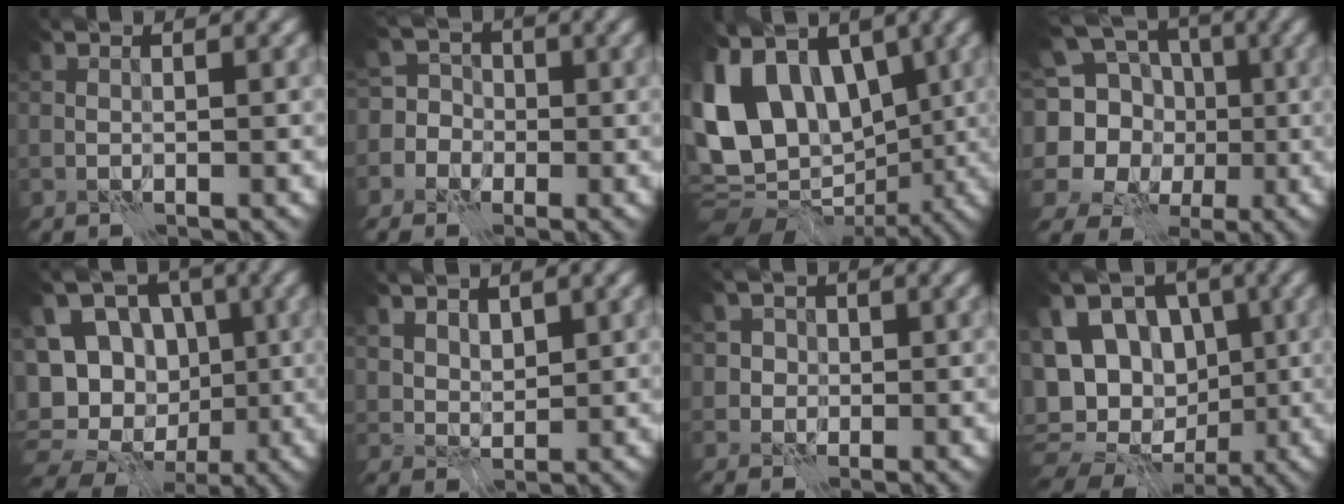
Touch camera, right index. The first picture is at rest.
{"total": 8.2, "force": [-2.0, 7.7, 2.0], "torque": [-0.038, 0.025, -0.080]}
{"total": 13.6, "force": [2.5, 9.9, 9.0], "torque": [-0.193, 0.009, 0.034]}
{"total": 11.5, "force": [0.8, 10.3, 5.1], "torque": [-0.129, 0.021, -0.011]}
{"total": 14.0, "force": [-2.0, 12.0, 7.0], "torque": [-0.122, 0.016, -0.046]}
{"total": 2.9, "force": [1.8, 1.9, 1.3], "torque": [-0.031, -0.014, 0.049]}
{"total": 2.8, "force": [0.4, 2.7, 0.8], "torque": [0.004, 0.005, -0.003]}
{"total": 13.8, "force": [1.1, 11.0, 8.3], "torque": [-0.128, 0.029, -0.007]}